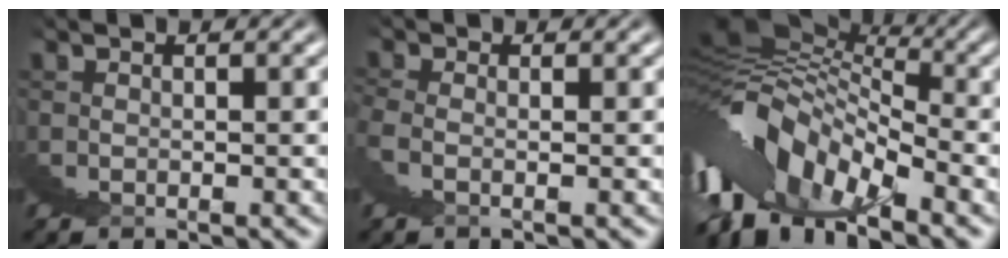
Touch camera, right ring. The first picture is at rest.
{"total": 1.0, "force": [-0.2, -0.1, -1.0], "torque": [0.007, 0.001, -0.006]}
{"total": 8.5, "force": [1.5, 3.6, 7.5], "torque": [-0.079, 0.026, 0.011]}